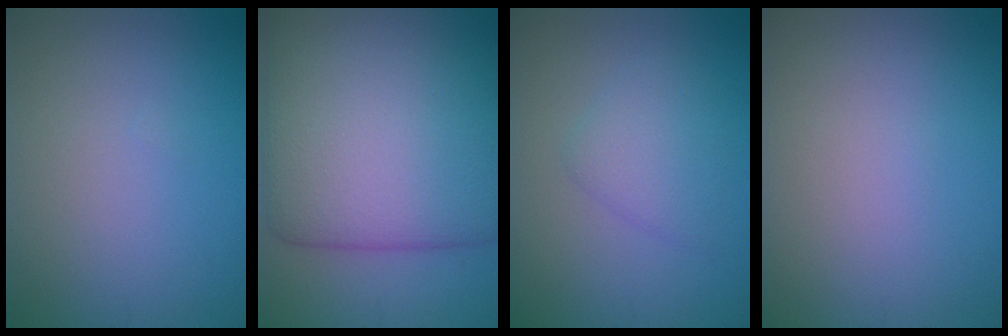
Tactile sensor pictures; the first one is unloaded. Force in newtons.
{"total": 14.4, "press": 14.4, "slide": 0.5}
{"total": 2.6, "press": 2.6, "slide": 0.2}
{"total": 0.0}